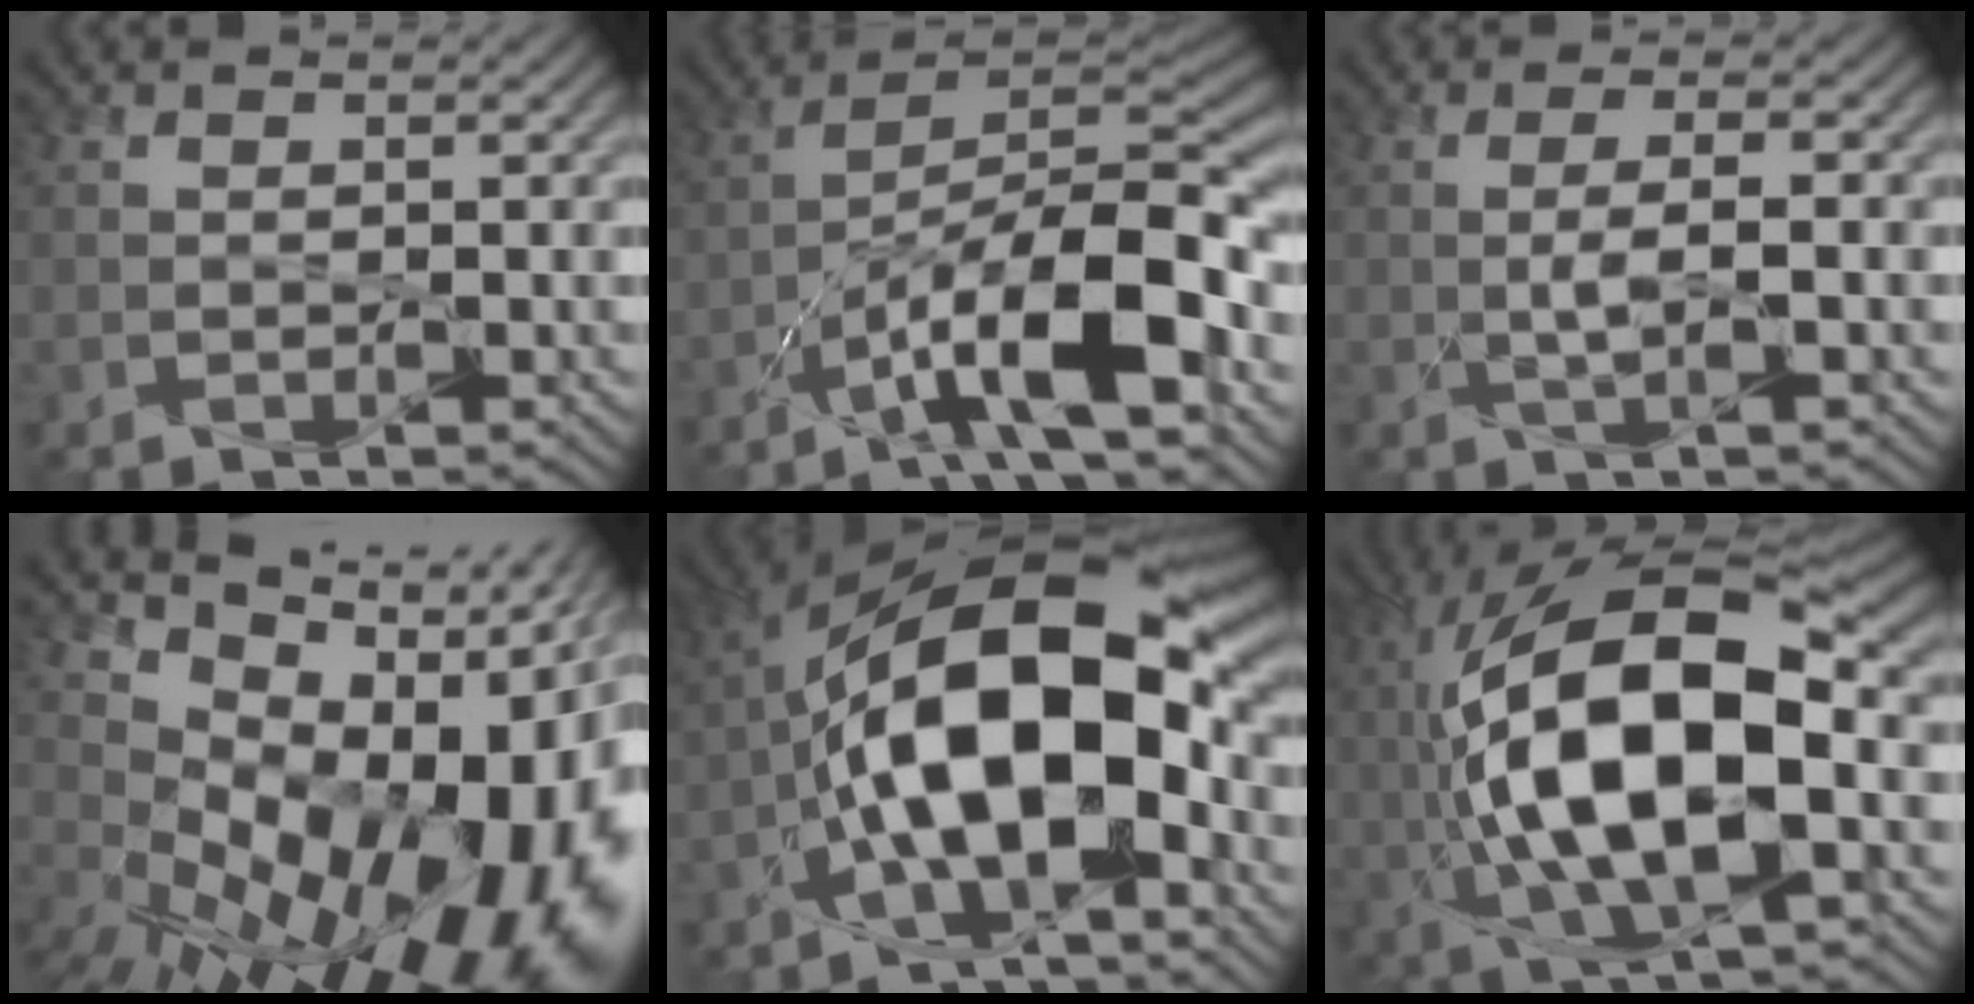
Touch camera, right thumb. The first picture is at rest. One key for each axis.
{"total": 12.7, "fx": -7.2, "fy": 2.6, "fz": 10.1, "tx": -0.166, "ty": 0.010, "tz": -0.135}
{"total": 2.2, "fx": -0.4, "fy": -0.4, "fz": 2.2, "tx": -0.043, "ty": 0.006, "tz": -0.003}
{"total": 17.0, "fx": -1.0, "fy": 11.3, "fz": 12.7, "tx": -0.186, "ty": -0.038, "tz": 0.018}
{"total": 16.4, "fx": -2.9, "fy": 7.0, "fz": 14.6, "tx": -0.252, "ty": 0.019, "tz": -0.059}
{"total": 17.2, "fx": -1.0, "fy": 6.4, "fz": 16.0, "tx": -0.308, "ty": 0.042, "tz": -0.029}